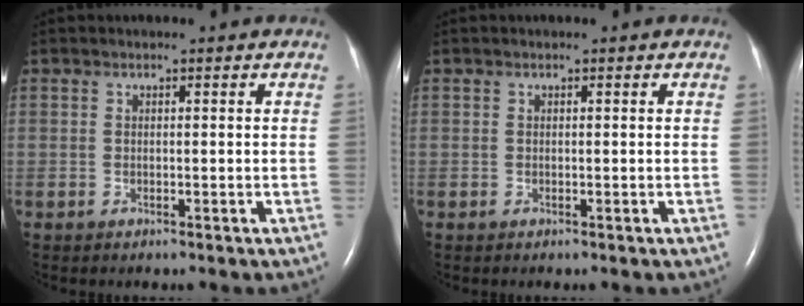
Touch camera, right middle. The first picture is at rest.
{"total": 0.0}